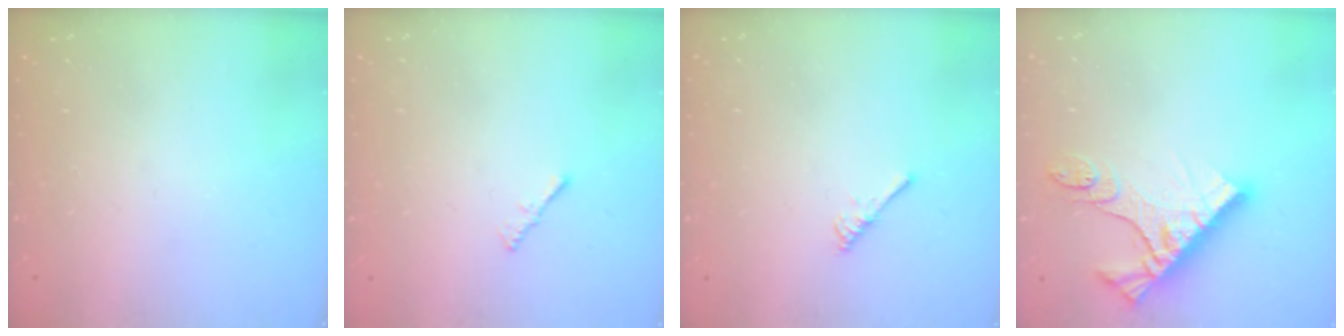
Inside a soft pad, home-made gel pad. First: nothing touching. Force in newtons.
{"total": 0.7, "press": 0.6, "slide": 0.3}
{"total": 3.0, "press": 2.9, "slide": 0.5}
{"total": 12.8, "press": 12.7, "slide": 1.3}